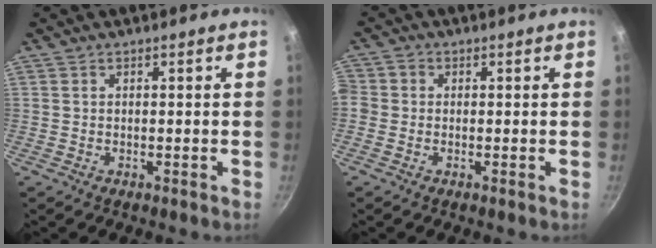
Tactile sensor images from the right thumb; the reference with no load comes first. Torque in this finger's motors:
{"motor_torque": [0.46, 0.66, 0.39, -0.03, 0.31]}